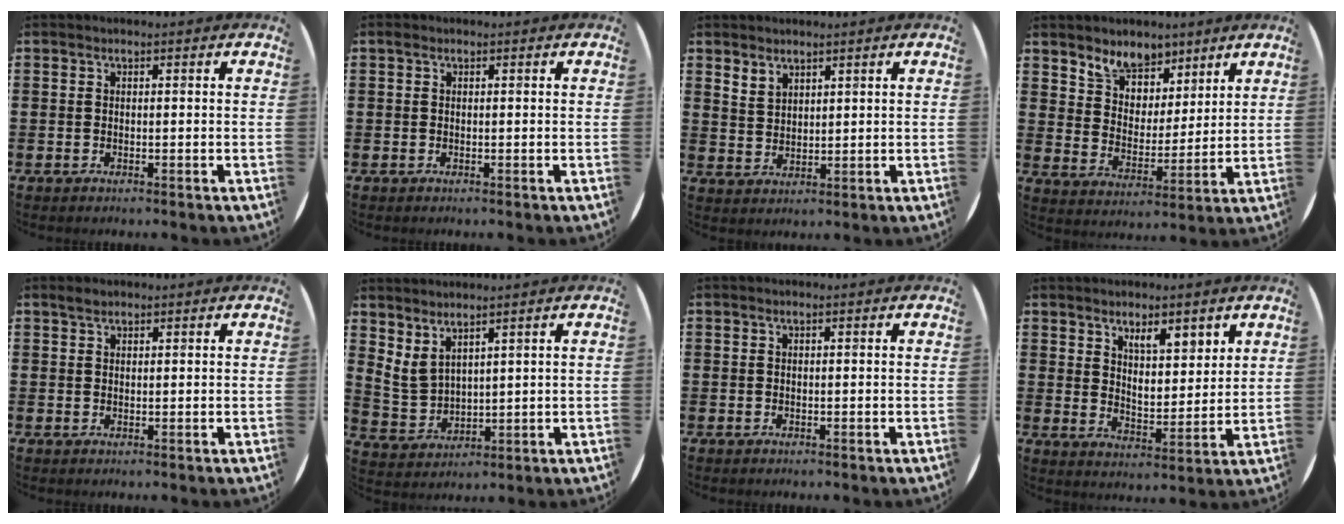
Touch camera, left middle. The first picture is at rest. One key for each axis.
{"total": 0.0}
{"total": 2.3, "fx": 2.1, "fy": 1.0, "fz": 0.0, "tx": -0.003, "ty": -0.004, "tz": 0.042}
{"total": 6.6, "fx": 5.6, "fy": 3.3, "fz": 0.6, "tx": -0.044, "ty": -0.020, "tz": 0.106}
{"total": 1.2, "fx": 1.1, "fy": 0.4, "fz": 0.4, "tx": -0.002, "ty": 0.001, "tz": 0.018}
{"total": 3.5, "fx": 3.1, "fy": 1.2, "fz": 1.1, "tx": -0.032, "ty": -0.011, "tz": 0.057}
{"total": 0.0}
{"total": 5.8, "fx": 4.6, "fy": 2.2, "fz": 2.7, "tx": -0.047, "ty": -0.019, "tz": 0.080}